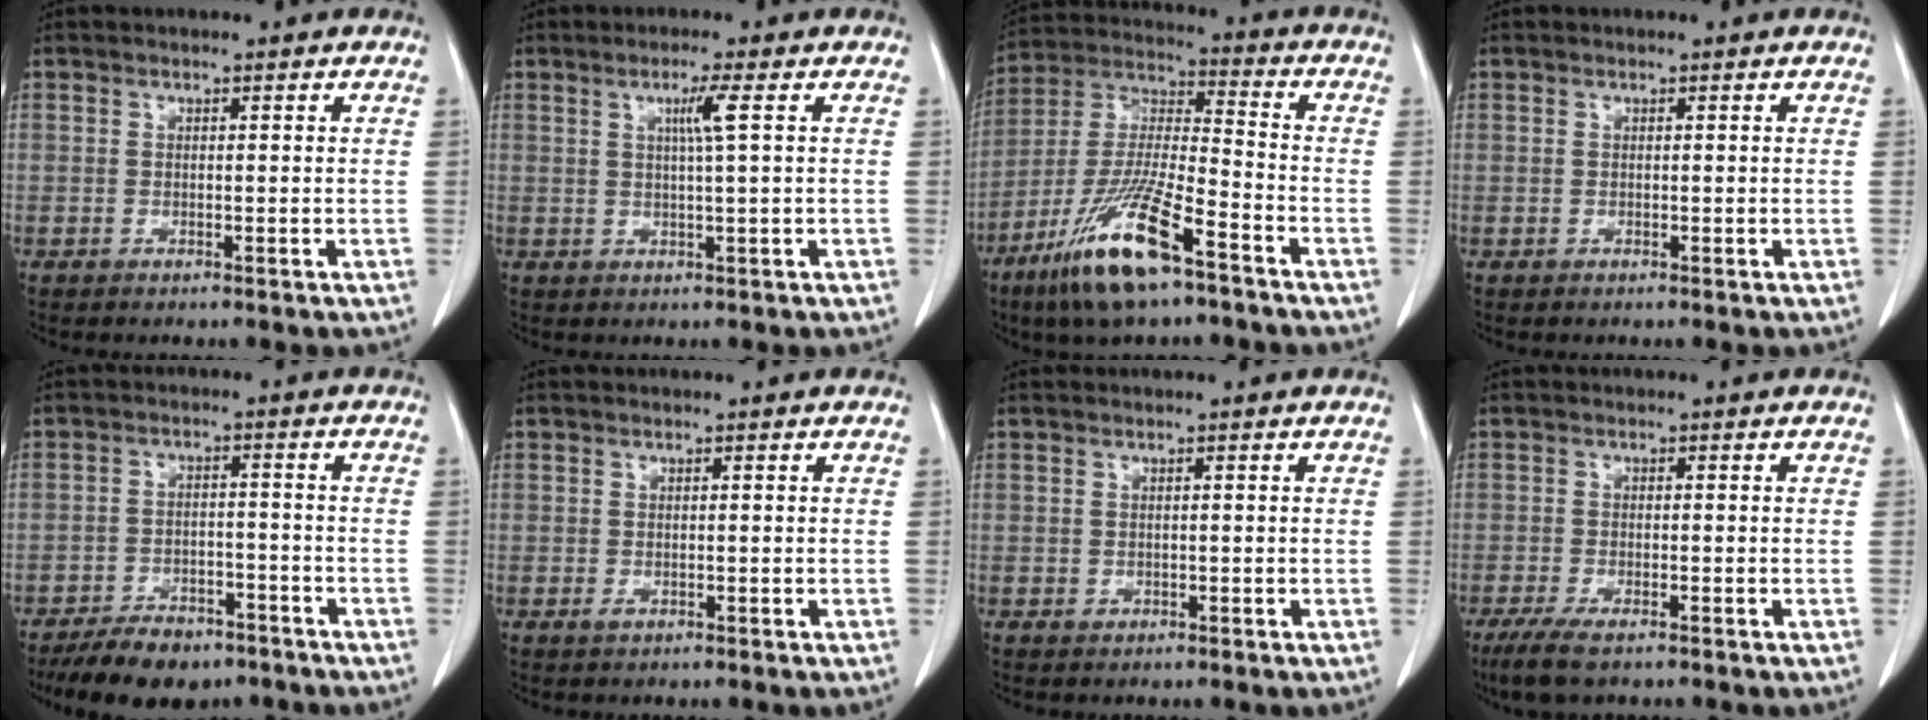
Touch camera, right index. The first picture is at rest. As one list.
[{"total": 3.2, "force": [0.9, -0.7, 3.0], "torque": [-0.056, -0.003, 0.016]}, {"total": 15.9, "force": [-9.4, 2.1, 12.7], "torque": [-0.270, -0.035, -0.176]}, {"total": 0.0}, {"total": 9.2, "force": [-6.4, 4.5, 4.8], "torque": [-0.078, -0.002, -0.101]}, {"total": 0.8, "force": [-0.3, 0.6, 0.5], "torque": [-0.009, -0.002, 0.000]}, {"total": 0.7, "force": [-0.1, 0.7, 0.1], "torque": [-0.004, 0.001, 0.001]}, {"total": 4.8, "force": [-3.1, 0.8, 3.7], "torque": [-0.071, -0.015, -0.049]}]